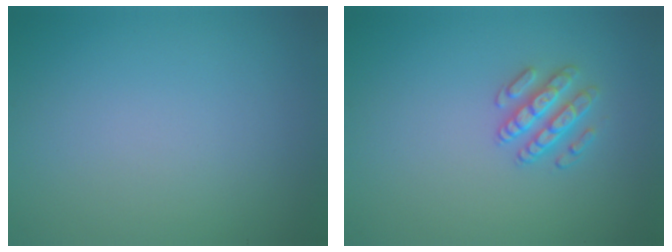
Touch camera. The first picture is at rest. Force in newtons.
{"total": 2.5, "press": 2.4, "slide": 0.5}